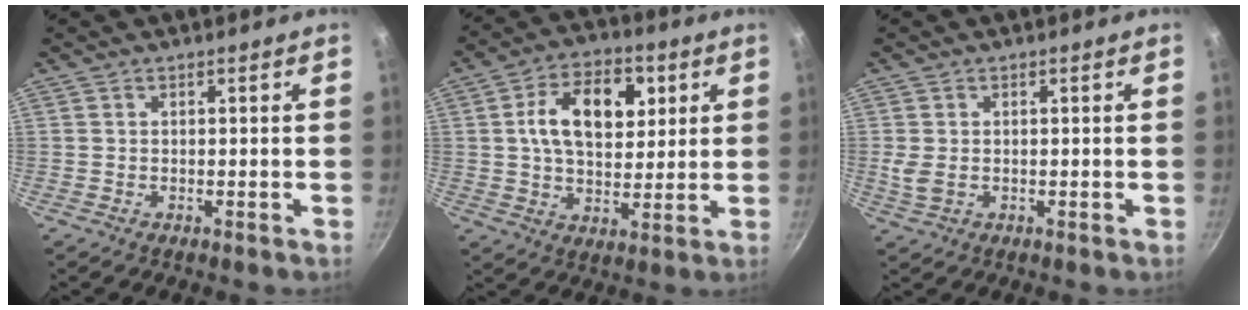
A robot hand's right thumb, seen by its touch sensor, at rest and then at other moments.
{"total": 14.5, "force": [3.8, 9.0, 10.8], "torque": [-0.151, 0.000, 0.060]}
{"total": 3.0, "force": [-0.2, 2.1, 2.2], "torque": [-0.055, -0.004, 0.000]}